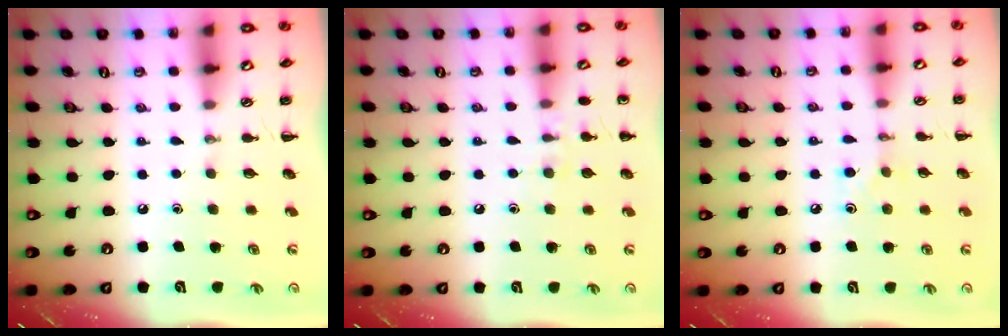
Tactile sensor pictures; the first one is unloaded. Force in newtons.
{"total": 7.0, "press": 6.7, "slide": 2.1}
{"total": 5.1, "press": 4.8, "slide": 1.6}